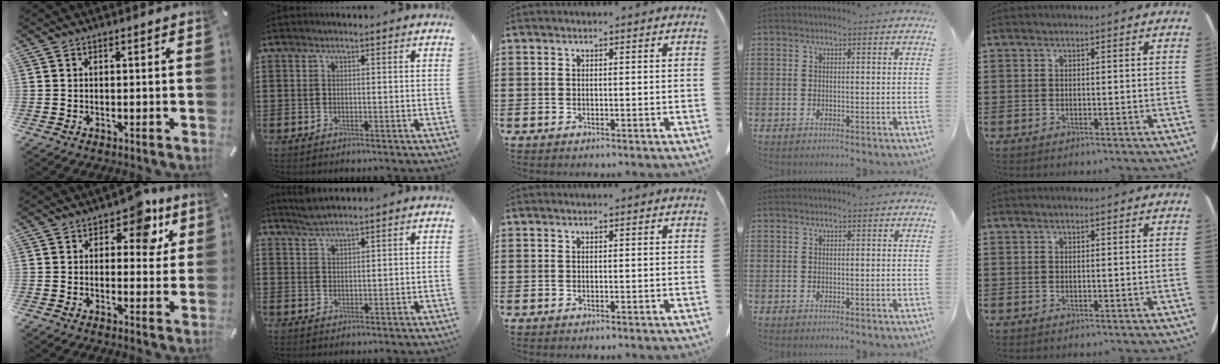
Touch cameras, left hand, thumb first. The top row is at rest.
{"thumb": {"total": 9.6, "force": [5.0, 5.7, 5.8], "torque": [-0.051, -0.029, 0.078]}, "index": {"total": 2.1, "force": [2.1, 0.1, 0.6], "torque": [-0.017, 0.002, 0.039]}}